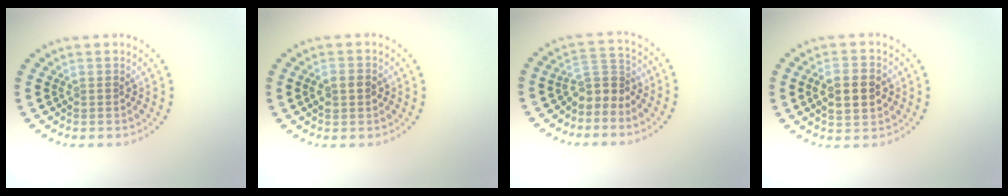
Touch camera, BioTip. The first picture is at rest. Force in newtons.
{"total": 1.8, "press": 1.8, "slide": 0.1}
{"total": 2.8, "press": 2.0, "slide": 2.0}
{"total": 4.7, "press": 4.7, "slide": 0.3}